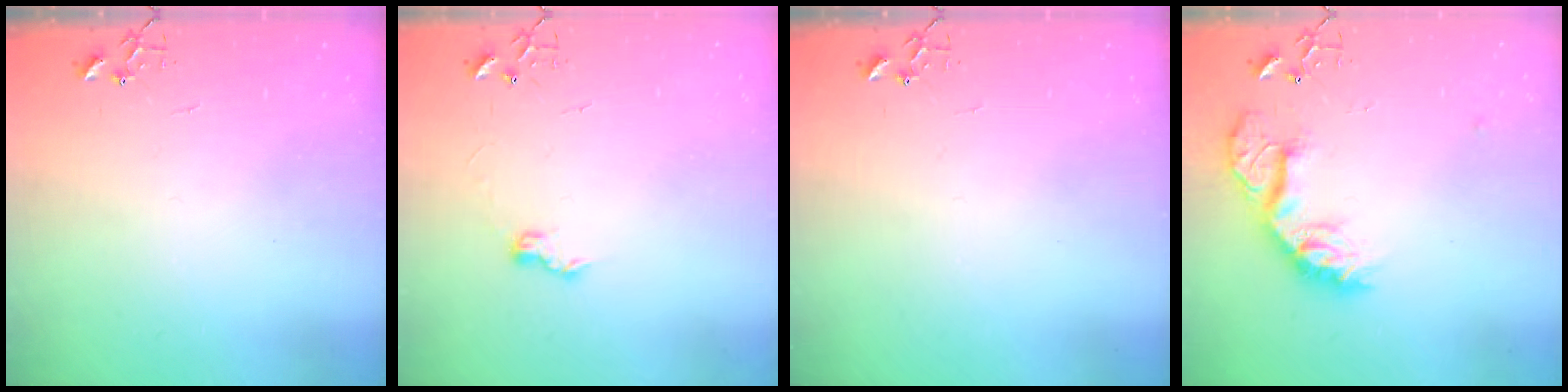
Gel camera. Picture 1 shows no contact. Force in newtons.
{"total": 6.0, "press": 6.0, "slide": 0.3}
{"total": 0.0}
{"total": 15.5, "press": 15.4, "slide": 1.2}